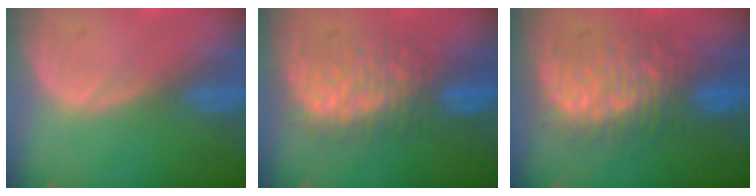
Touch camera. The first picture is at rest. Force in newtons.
{"total": 9.0, "press": 9.0, "slide": 0.6}
{"total": 10.1, "press": 10.0, "slide": 1.1}